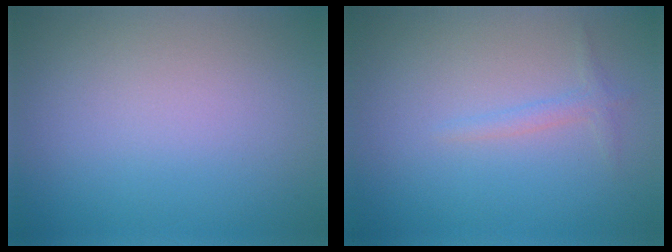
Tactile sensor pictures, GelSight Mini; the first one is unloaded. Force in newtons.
{"total": 1.1, "press": 1.1, "slide": 0.0}